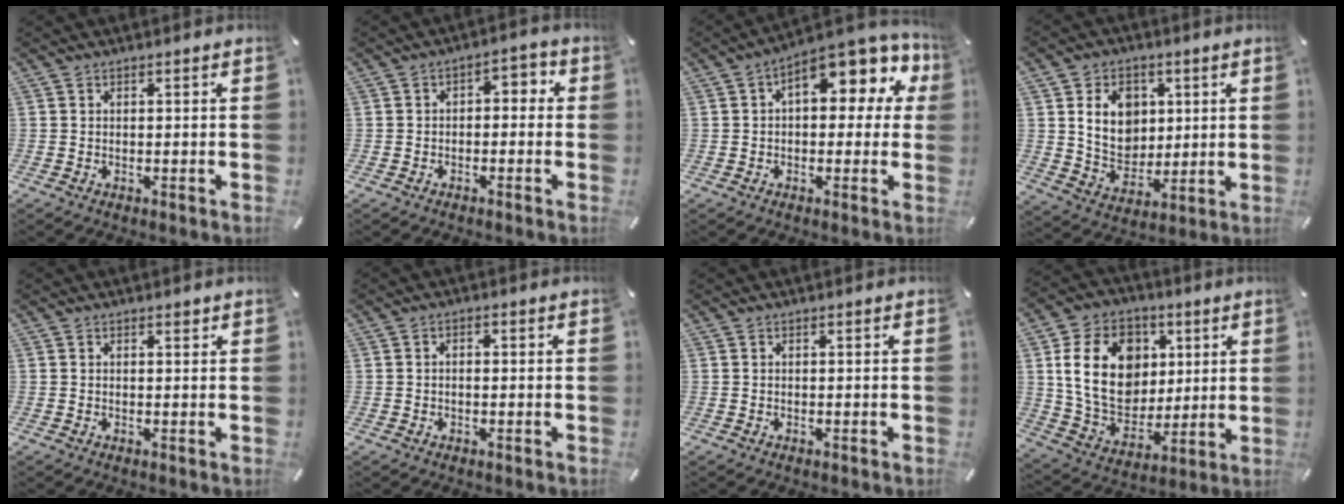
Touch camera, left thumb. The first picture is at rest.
{"total": 3.2, "force": [-2.1, 1.8, 1.6], "torque": [-0.031, 0.020, -0.044]}
{"total": 12.4, "force": [5.2, 6.2, 9.4], "torque": [-0.123, -0.040, 0.087]}
{"total": 11.2, "force": [2.9, 9.3, 5.4], "torque": [-0.087, -0.003, 0.056]}
{"total": 0.7, "force": [0.5, 0.3, 0.4], "torque": [0.000, -0.002, 0.008]}
{"total": 1.1, "force": [-0.2, 0.7, 0.9], "torque": [-0.016, 0.001, -0.005]}
{"total": 0.0}
{"total": 19.4, "force": [4.2, 15.2, 11.3], "torque": [-0.206, -0.002, 0.081]}